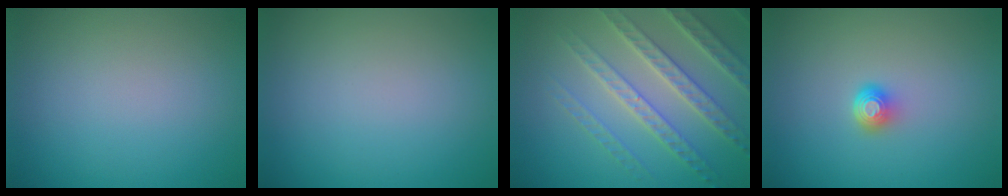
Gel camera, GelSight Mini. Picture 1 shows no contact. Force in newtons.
{"total": 0.0}
{"total": 5.8, "press": 4.8, "slide": 3.3}
{"total": 1.6, "press": 1.2, "slide": 1.1}